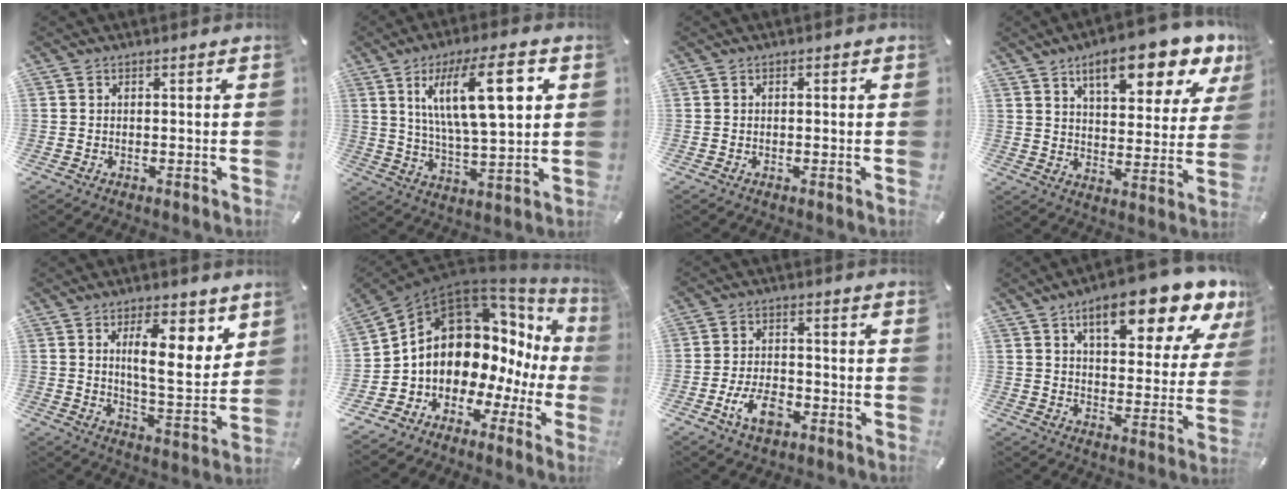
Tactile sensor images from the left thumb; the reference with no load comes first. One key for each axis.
{"total": 18.6, "fx": 7.4, "fy": 5.9, "fz": 16.0, "tx": -0.280, "ty": -0.011, "tz": 0.108}
{"total": 0.5, "fx": 0.1, "fy": 0.3, "fz": 0.4, "tx": -0.008, "ty": 0.002, "tz": 0.001}
{"total": 14.3, "fx": 9.6, "fy": 5.4, "fz": 9.0, "tx": -0.123, "ty": -0.053, "tz": 0.158}
{"total": 12.3, "fx": 5.5, "fy": 4.9, "fz": 9.9, "tx": -0.137, "ty": -0.027, "tz": 0.087}
{"total": 12.9, "fx": 3.4, "fy": 10.0, "fz": 7.4, "tx": -0.131, "ty": -0.056, "tz": 0.062}
{"total": 8.2, "fx": -3.8, "fy": 4.5, "fz": 5.6, "tx": -0.125, "ty": 0.011, "tz": -0.071}
{"total": 16.6, "fx": 11.0, "fy": 6.4, "fz": 10.6, "tx": -0.151, "ty": -0.064, "tz": 0.178}